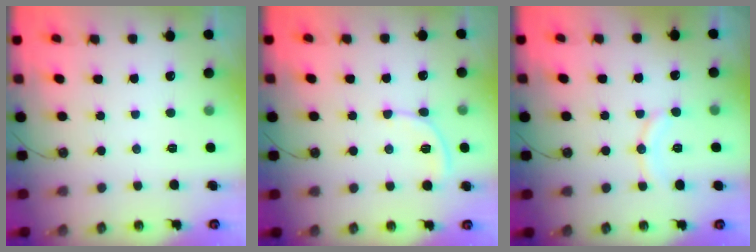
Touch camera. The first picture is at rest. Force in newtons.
{"total": 5.5, "press": 5.5, "slide": 0.7}
{"total": 7.7, "press": 7.7, "slide": 0.2}